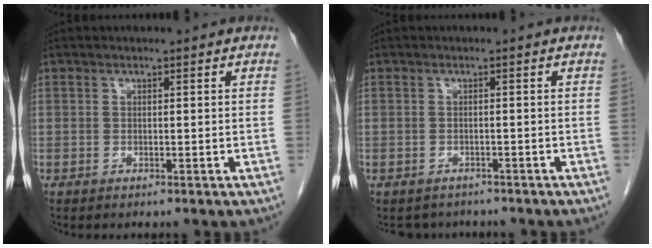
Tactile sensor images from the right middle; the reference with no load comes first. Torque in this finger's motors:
{"motor_torque": [0.02, -0.01, 0.01, 0.04]}